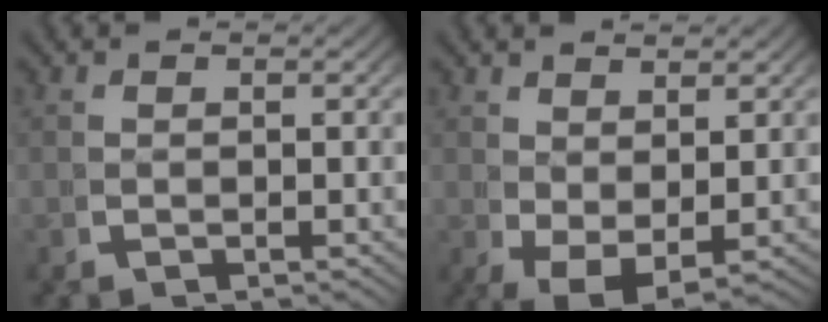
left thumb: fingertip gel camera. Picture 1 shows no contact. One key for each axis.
{"total": 4.9, "fx": -1.2, "fy": 3.3, "fz": 3.4, "tx": -0.077, "ty": -0.040, "tz": 0.009}